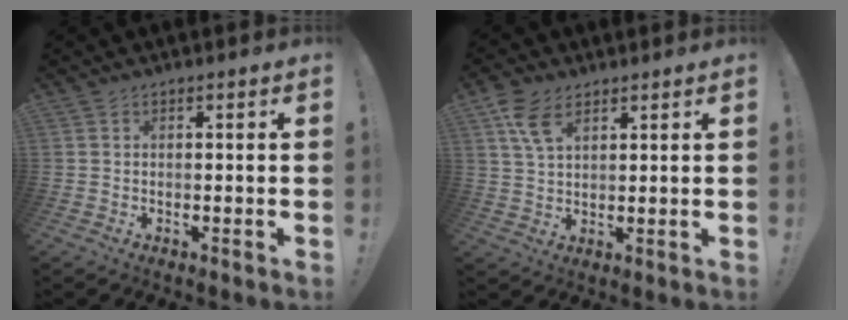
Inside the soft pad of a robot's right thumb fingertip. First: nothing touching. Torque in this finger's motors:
{"motor_torque": [-0.69, 1.22, 0.65, 0.59, 0.39]}